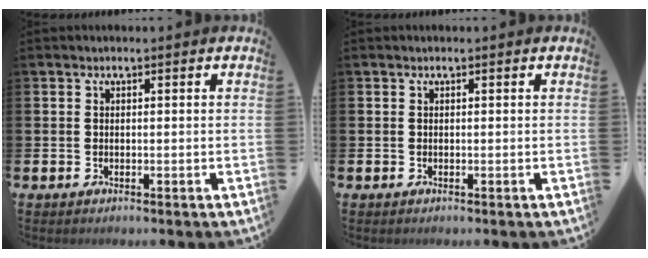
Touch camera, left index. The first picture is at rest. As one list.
[{"total": 0.0}]